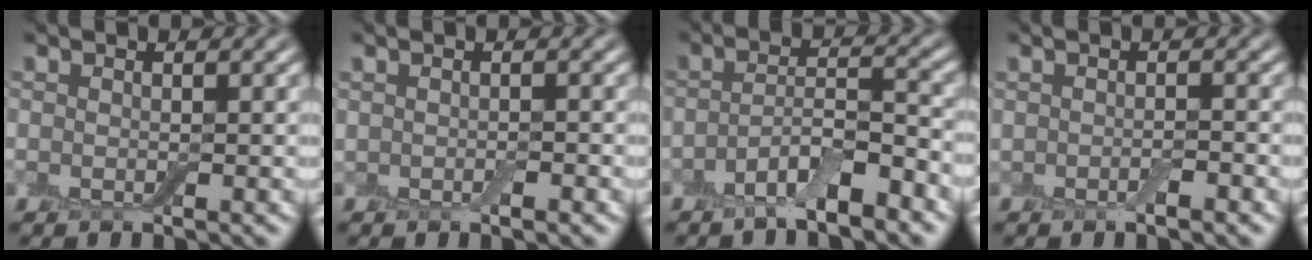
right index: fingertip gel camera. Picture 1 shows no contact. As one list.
[{"total": 0.9, "force": [-0.2, 0.4, 0.8], "torque": [-0.011, -0.002, -0.003]}, {"total": 4.5, "force": [-2.8, 1.2, 3.3], "torque": [-0.059, 0.003, -0.055]}, {"total": 1.2, "force": [-0.5, 0.4, 1.0], "torque": [-0.017, -0.004, -0.009]}]